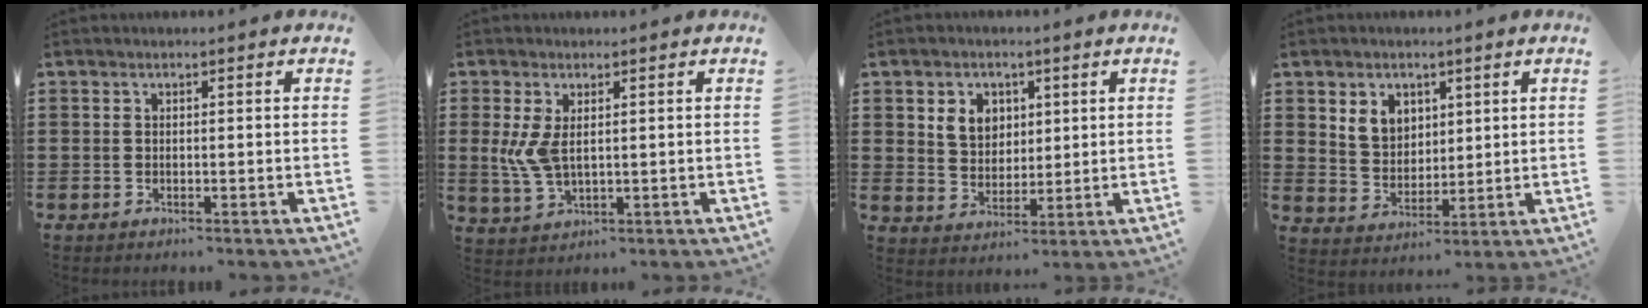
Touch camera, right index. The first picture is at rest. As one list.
[{"total": 5.5, "force": [1.0, 2.6, 4.7], "torque": [-0.122, -0.004, 0.011]}, {"total": 5.2, "force": [2.0, 4.4, 1.9], "torque": [-0.058, 0.015, 0.037]}, {"total": 5.3, "force": [2.7, 4.3, 1.7], "torque": [-0.047, 0.013, 0.049]}]